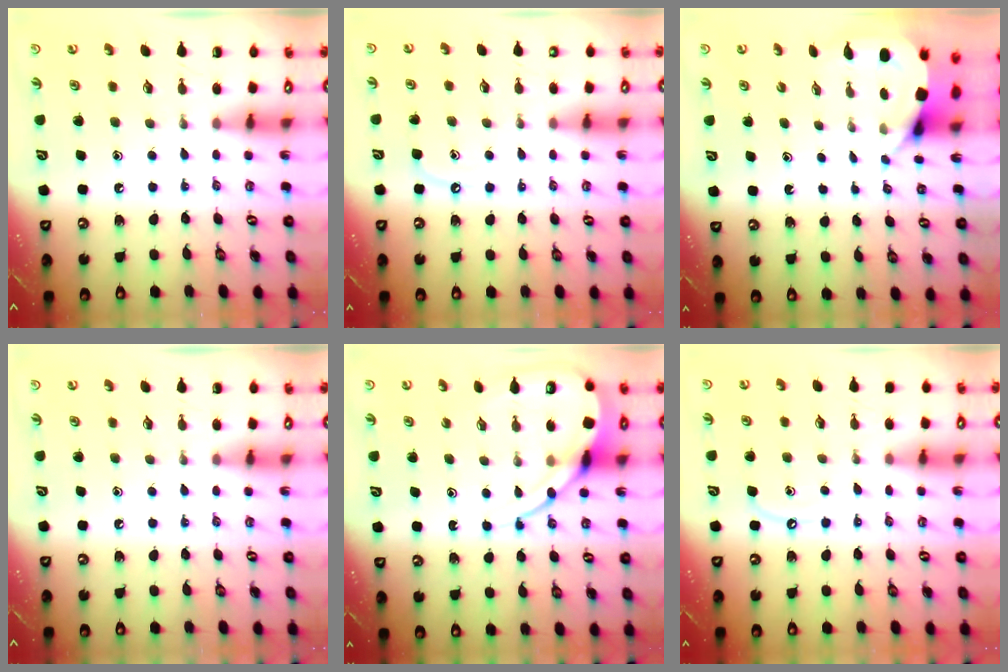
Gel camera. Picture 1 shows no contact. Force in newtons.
{"total": 3.8, "press": 3.8, "slide": 0.2}
{"total": 3.5, "press": 3.5, "slide": 0.2}
{"total": 0.0}
{"total": 11.0, "press": 11.0, "slide": 1.1}
{"total": 5.9, "press": 5.8, "slide": 0.7}